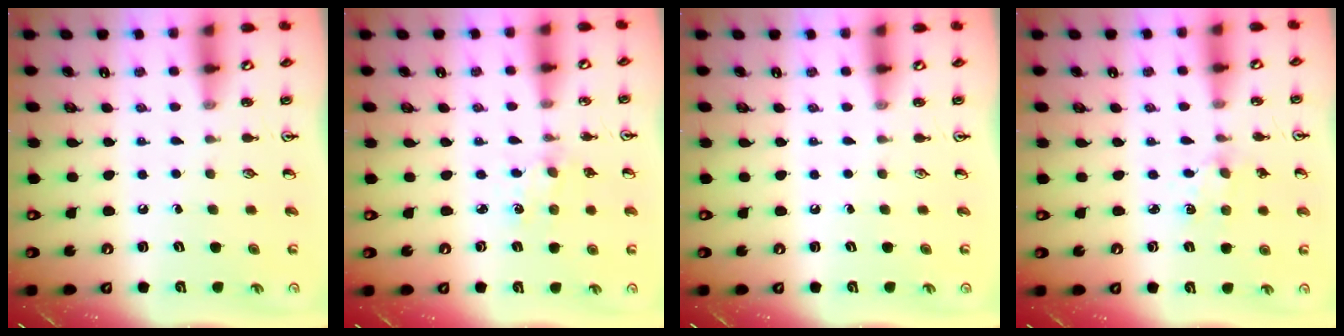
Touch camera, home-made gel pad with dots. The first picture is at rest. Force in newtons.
{"total": 2.2, "press": 2.2, "slide": 0.2}
{"total": 0.0}
{"total": 2.3, "press": 2.3, "slide": 0.4}